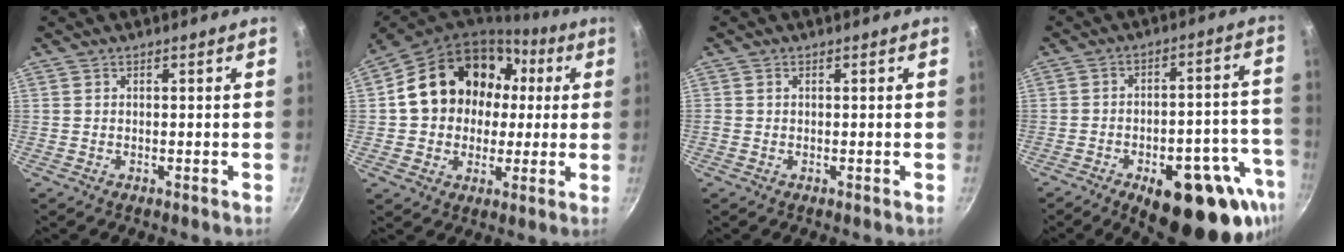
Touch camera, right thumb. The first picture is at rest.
{"total": 20.5, "force": [3.5, 16.4, 11.8], "torque": [-0.171, 0.041, 0.059]}
{"total": 0.5, "force": [0.1, 0.5, 0.2], "torque": [-0.002, 0.003, 0.000]}
{"total": 23.0, "force": [-11.6, 9.9, 17.2], "torque": [-0.158, 0.043, -0.146]}